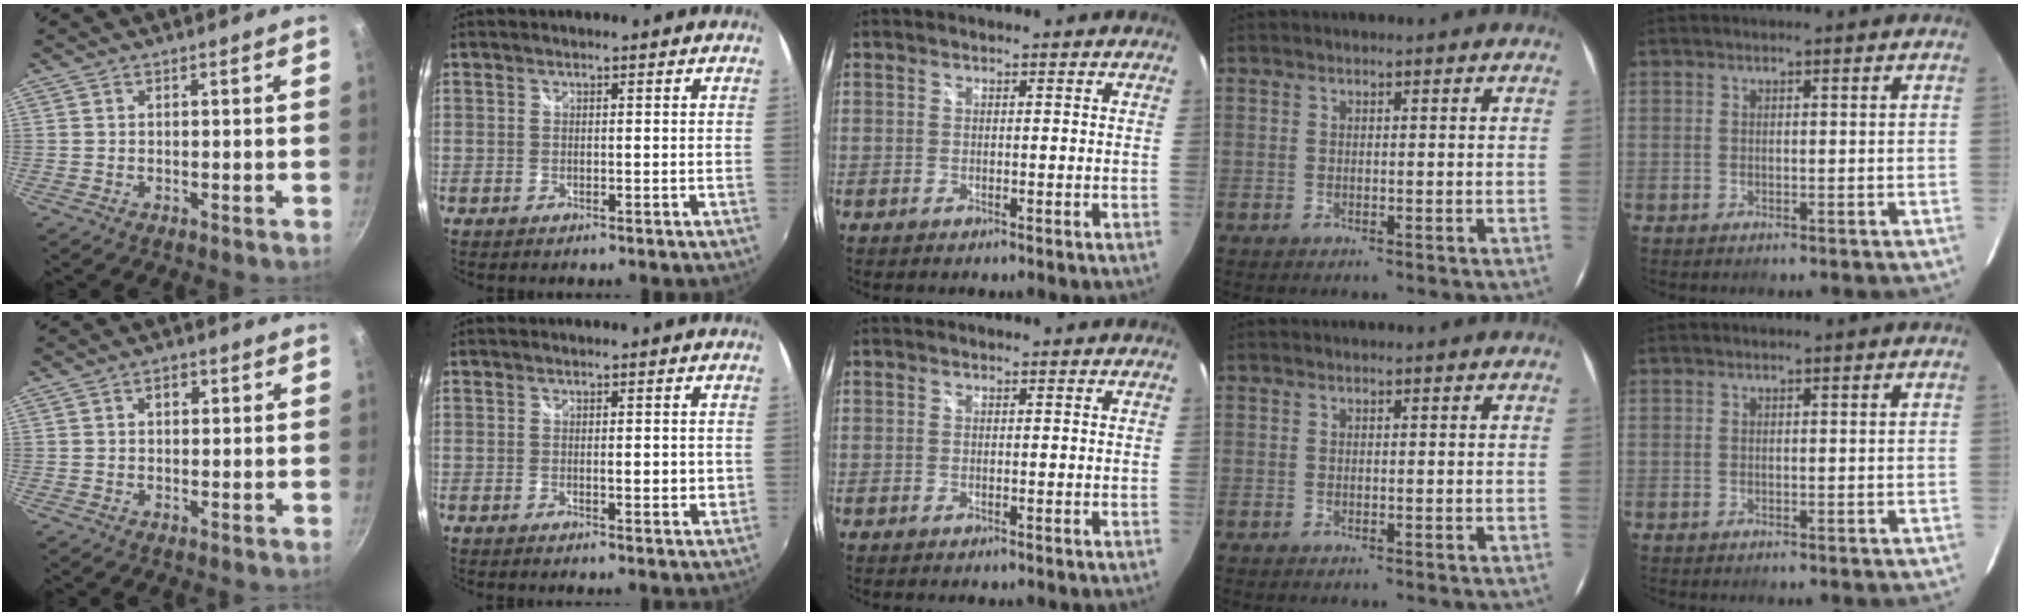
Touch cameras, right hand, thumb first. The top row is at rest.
{"thumb": {"total": 2.4, "force": [0.8, 1.7, 1.6], "torque": [-0.010, 0.004, 0.010]}, "index": {"total": 2.8, "force": [0.1, 1.1, 2.5], "torque": [-0.038, -0.003, 0.004]}}